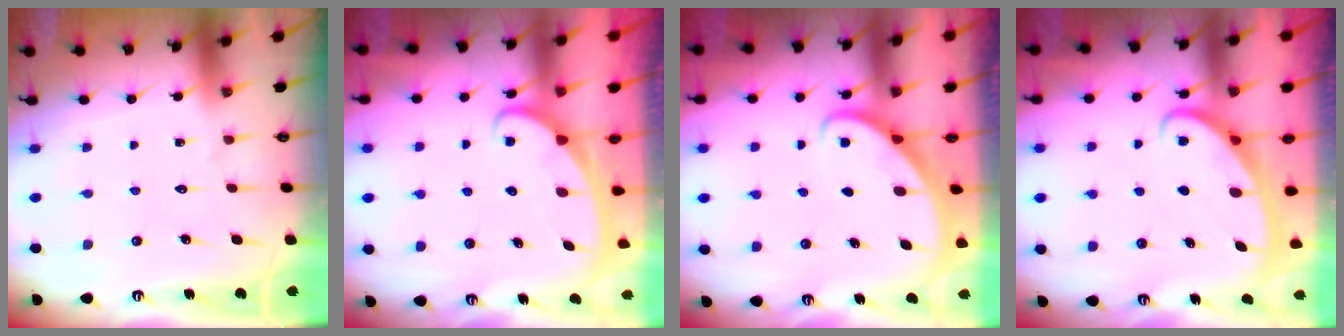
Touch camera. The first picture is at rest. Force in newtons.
{"total": 2.6, "press": 2.6, "slide": 0.3}
{"total": 2.7, "press": 2.7, "slide": 0.2}
{"total": 2.6, "press": 2.6, "slide": 0.4}